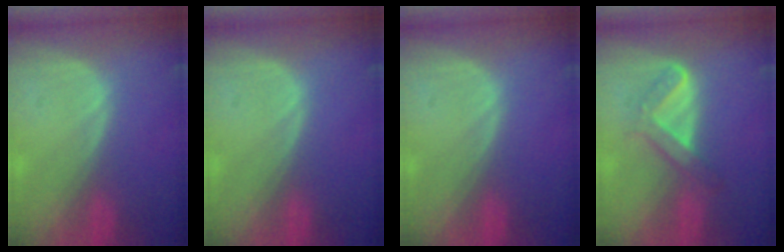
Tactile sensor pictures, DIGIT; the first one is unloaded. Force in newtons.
{"total": 0.0}
{"total": 0.0}
{"total": 4.8, "press": 4.8, "slide": 0.7}